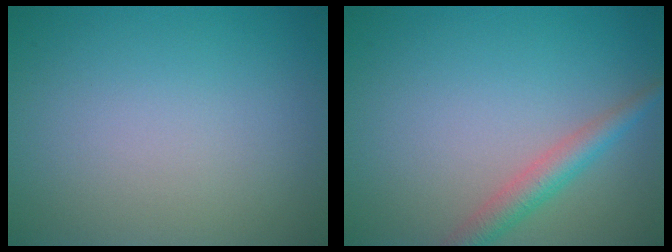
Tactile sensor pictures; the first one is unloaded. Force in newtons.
{"total": 2.8, "press": 2.8, "slide": 0.2}